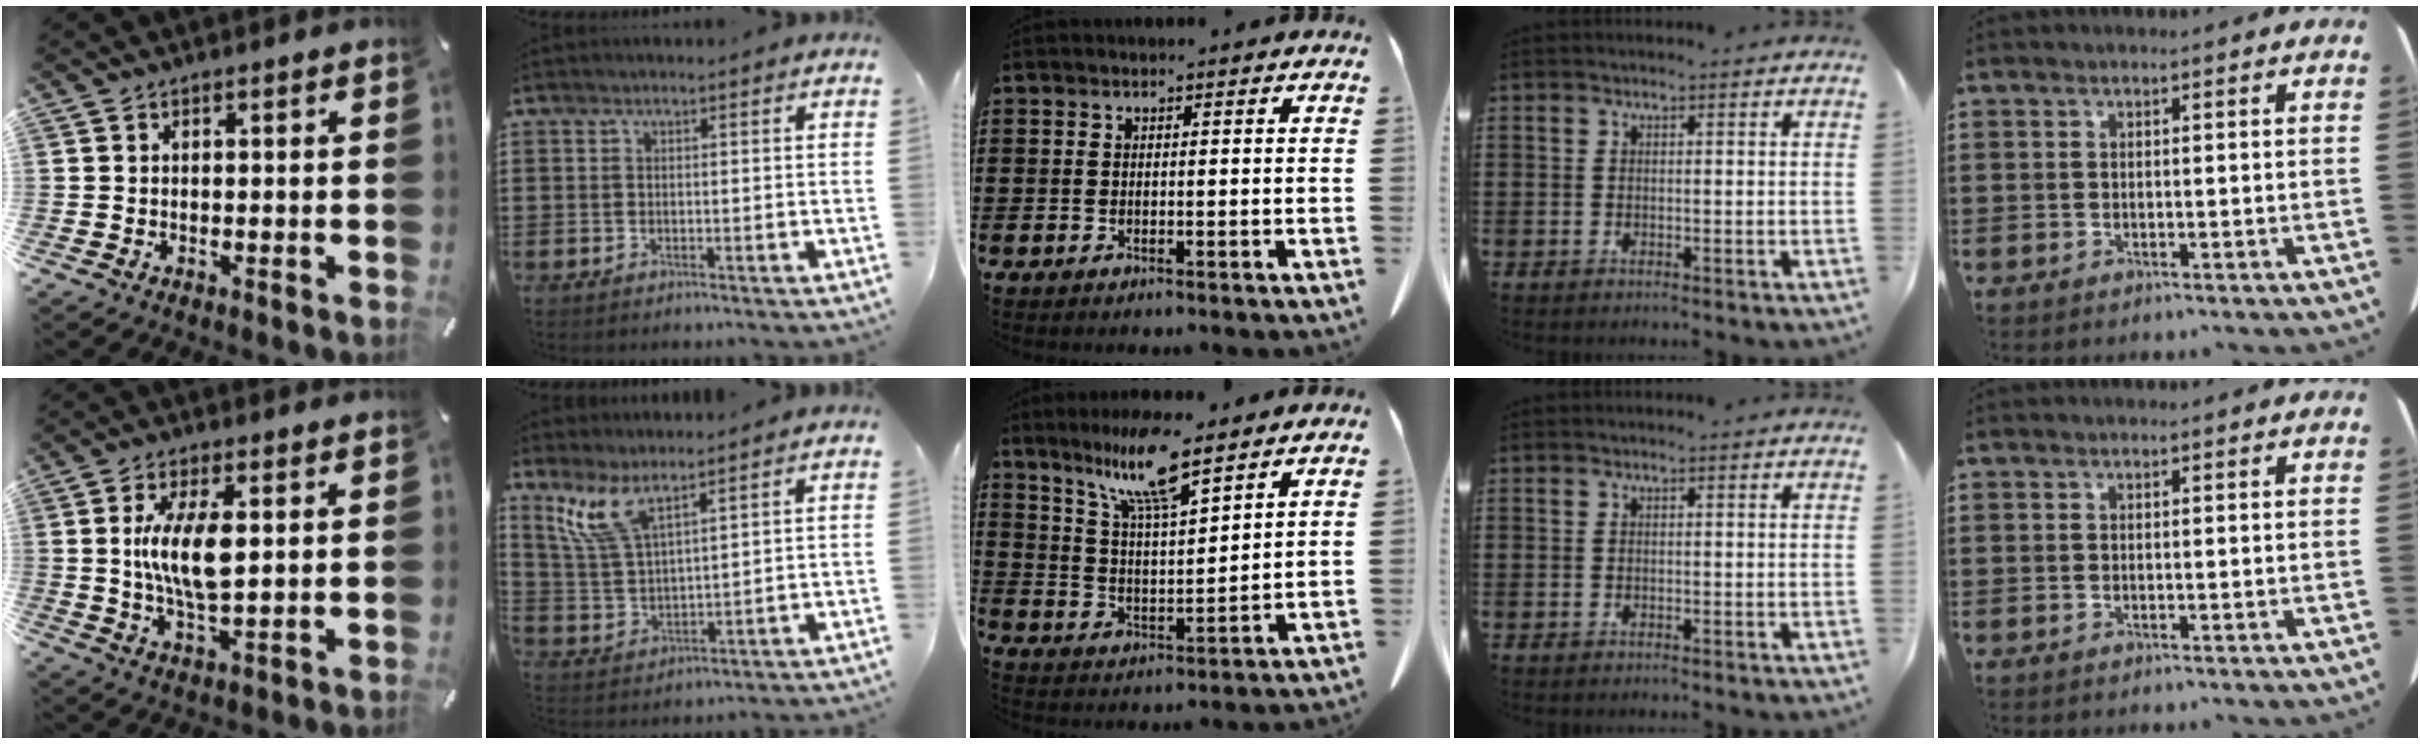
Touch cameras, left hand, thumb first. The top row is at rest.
{"thumb": {"total": 10.3, "force": [1.7, 3.8, 9.4], "torque": [-0.199, -0.008, 0.021]}, "index": {"total": 7.5, "force": [5.3, 1.9, 5.0], "torque": [-0.120, -0.010, 0.094]}, "middle": {"total": 10.6, "force": [7.9, 1.4, 6.9], "torque": [-0.155, -0.023, 0.139]}}